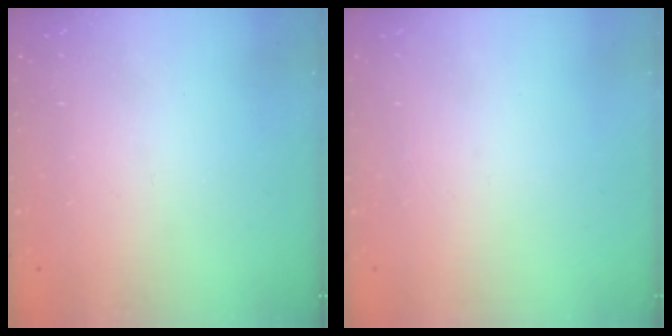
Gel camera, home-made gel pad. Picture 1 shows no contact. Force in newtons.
{"total": 0.0}